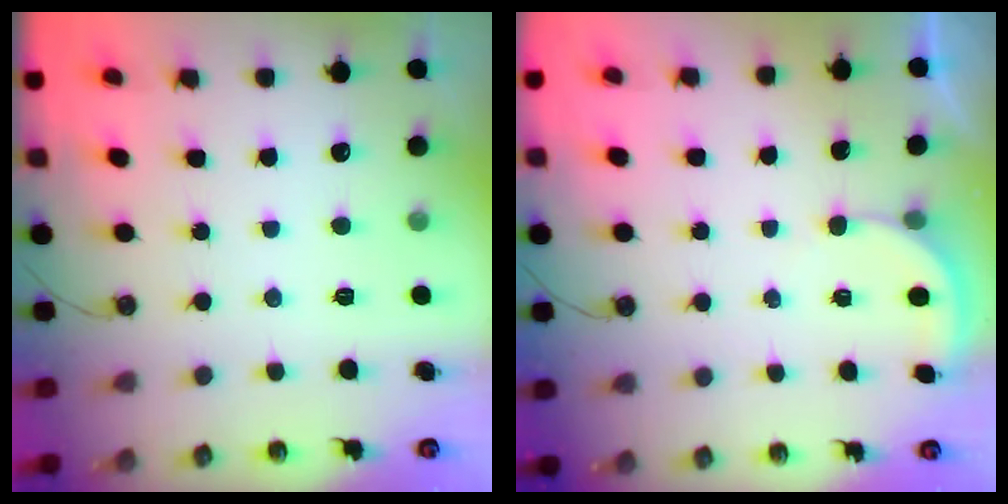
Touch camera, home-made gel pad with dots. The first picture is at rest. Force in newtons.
{"total": 2.3, "press": 2.3, "slide": 0.2}